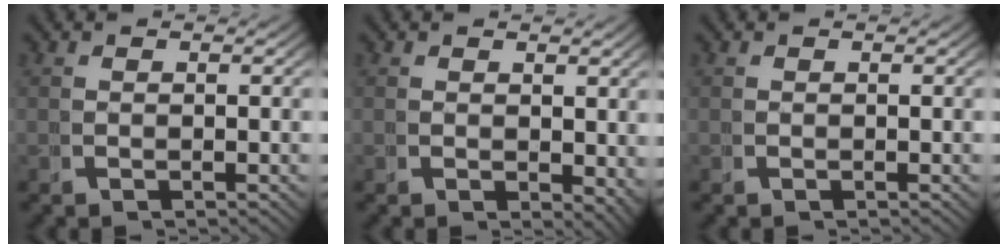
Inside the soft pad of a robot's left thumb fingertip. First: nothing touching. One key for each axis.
{"total": 1.9, "fx": 0.6, "fy": 1.2, "fz": 1.4, "tx": -0.013, "ty": -0.013, "tz": 0.017}
{"total": 0.0}